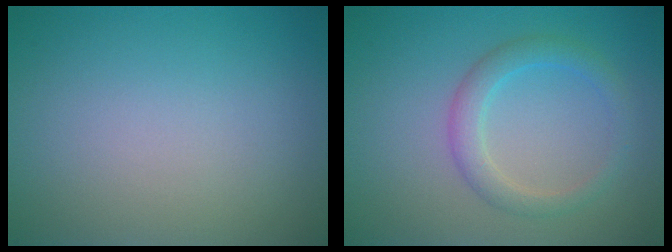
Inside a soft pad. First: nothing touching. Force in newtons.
{"total": 2.7, "press": 2.7, "slide": 0.1}